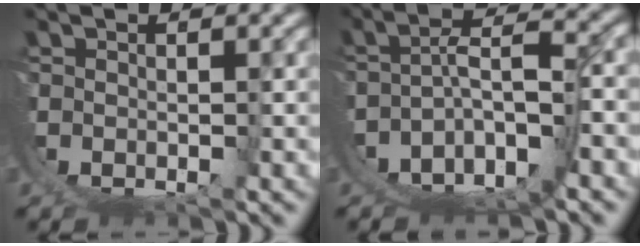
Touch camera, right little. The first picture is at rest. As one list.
[{"total": 9.4, "force": [-3.9, 6.5, 5.6], "torque": [-0.107, -0.032, -0.055]}]